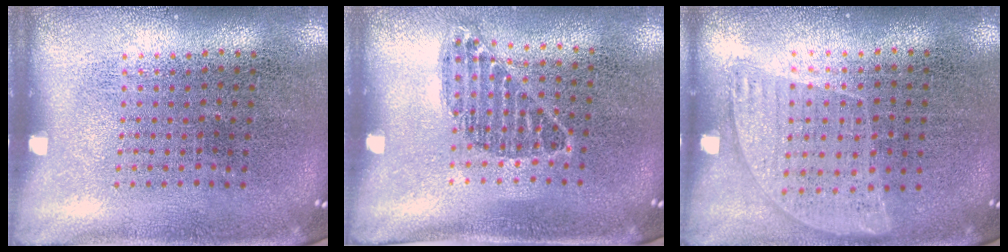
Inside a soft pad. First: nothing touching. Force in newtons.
{"total": 0.9, "press": 0.8, "slide": 0.5}
{"total": 0.9, "press": 0.8, "slide": 0.3}